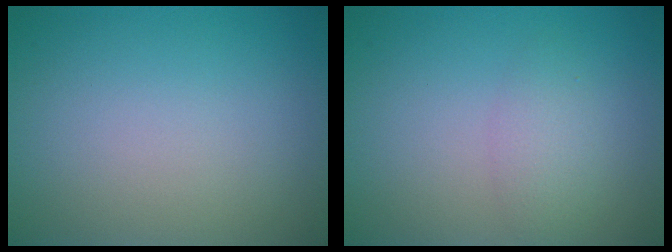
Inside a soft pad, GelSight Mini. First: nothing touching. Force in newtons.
{"total": 2.0, "press": 2.0, "slide": 0.1}